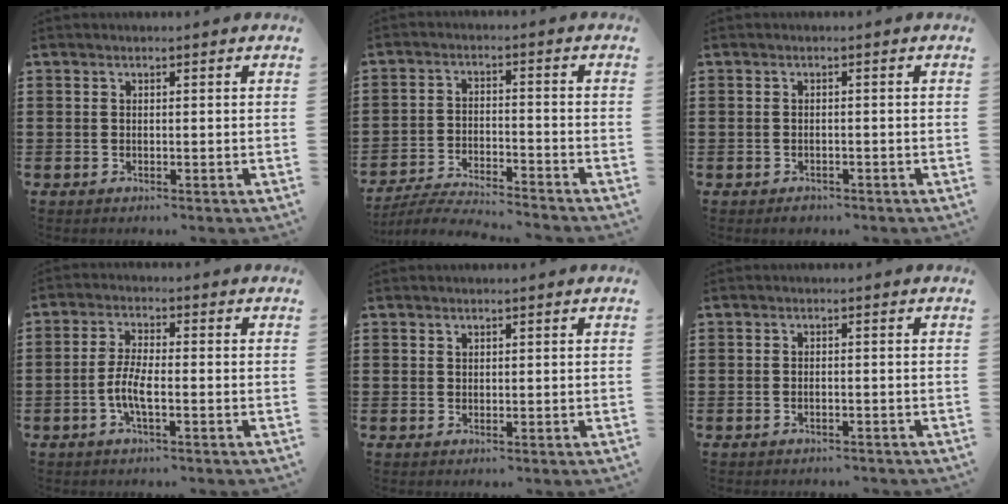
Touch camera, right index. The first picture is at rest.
{"total": 5.0, "force": [-4.9, 0.0, 1.1], "torque": [-0.033, -0.005, -0.101]}
{"total": 0.9, "force": [-0.6, 0.5, 0.4], "torque": [-0.012, -0.002, -0.012]}
{"total": 4.6, "force": [-1.7, 1.1, 4.1], "torque": [-0.097, -0.005, -0.040]}
{"total": 0.7, "force": [0.5, 0.5, 0.1], "torque": [-0.004, 0.001, 0.010]}
{"total": 0.8, "force": [-0.7, 0.2, 0.4], "torque": [-0.012, -0.005, -0.013]}